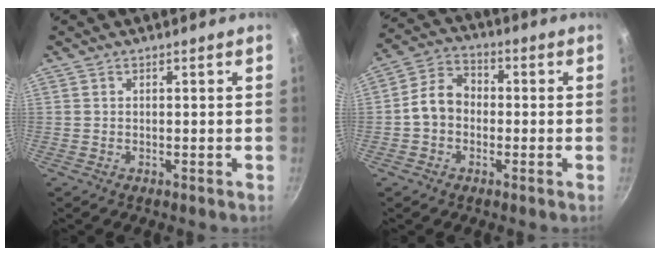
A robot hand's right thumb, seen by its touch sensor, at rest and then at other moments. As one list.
[{"total": 7.8, "force": [-0.9, 6.1, 4.7], "torque": [-0.060, 0.027, -0.034]}]